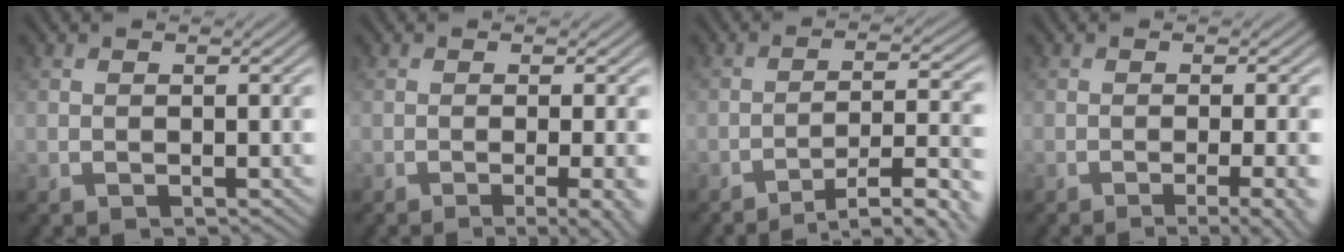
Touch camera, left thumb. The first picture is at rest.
{"total": 5.4, "force": [-1.5, 1.5, 5.0], "torque": [-0.058, -0.002, -0.018]}
{"total": 9.4, "force": [-6.6, 2.0, 6.4], "torque": [-0.105, 0.007, -0.089]}
{"total": 5.9, "force": [-2.0, 1.6, 5.3], "torque": [-0.057, 0.003, -0.025]}